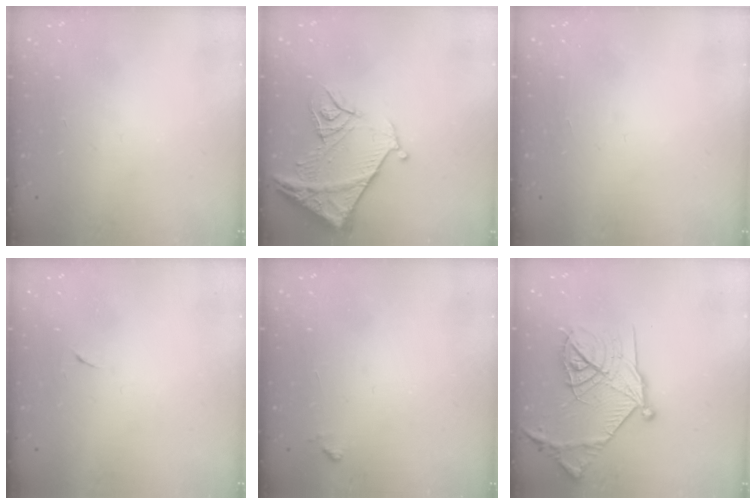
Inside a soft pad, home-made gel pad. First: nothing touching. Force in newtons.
{"total": 13.7, "press": 13.6, "slide": 1.4}
{"total": 1.7, "press": 1.7, "slide": 0.1}
{"total": 3.8, "press": 3.7, "slide": 0.8}
{"total": 6.5, "press": 6.4, "slide": 0.4}
{"total": 18.5, "press": 18.4, "slide": 1.6}